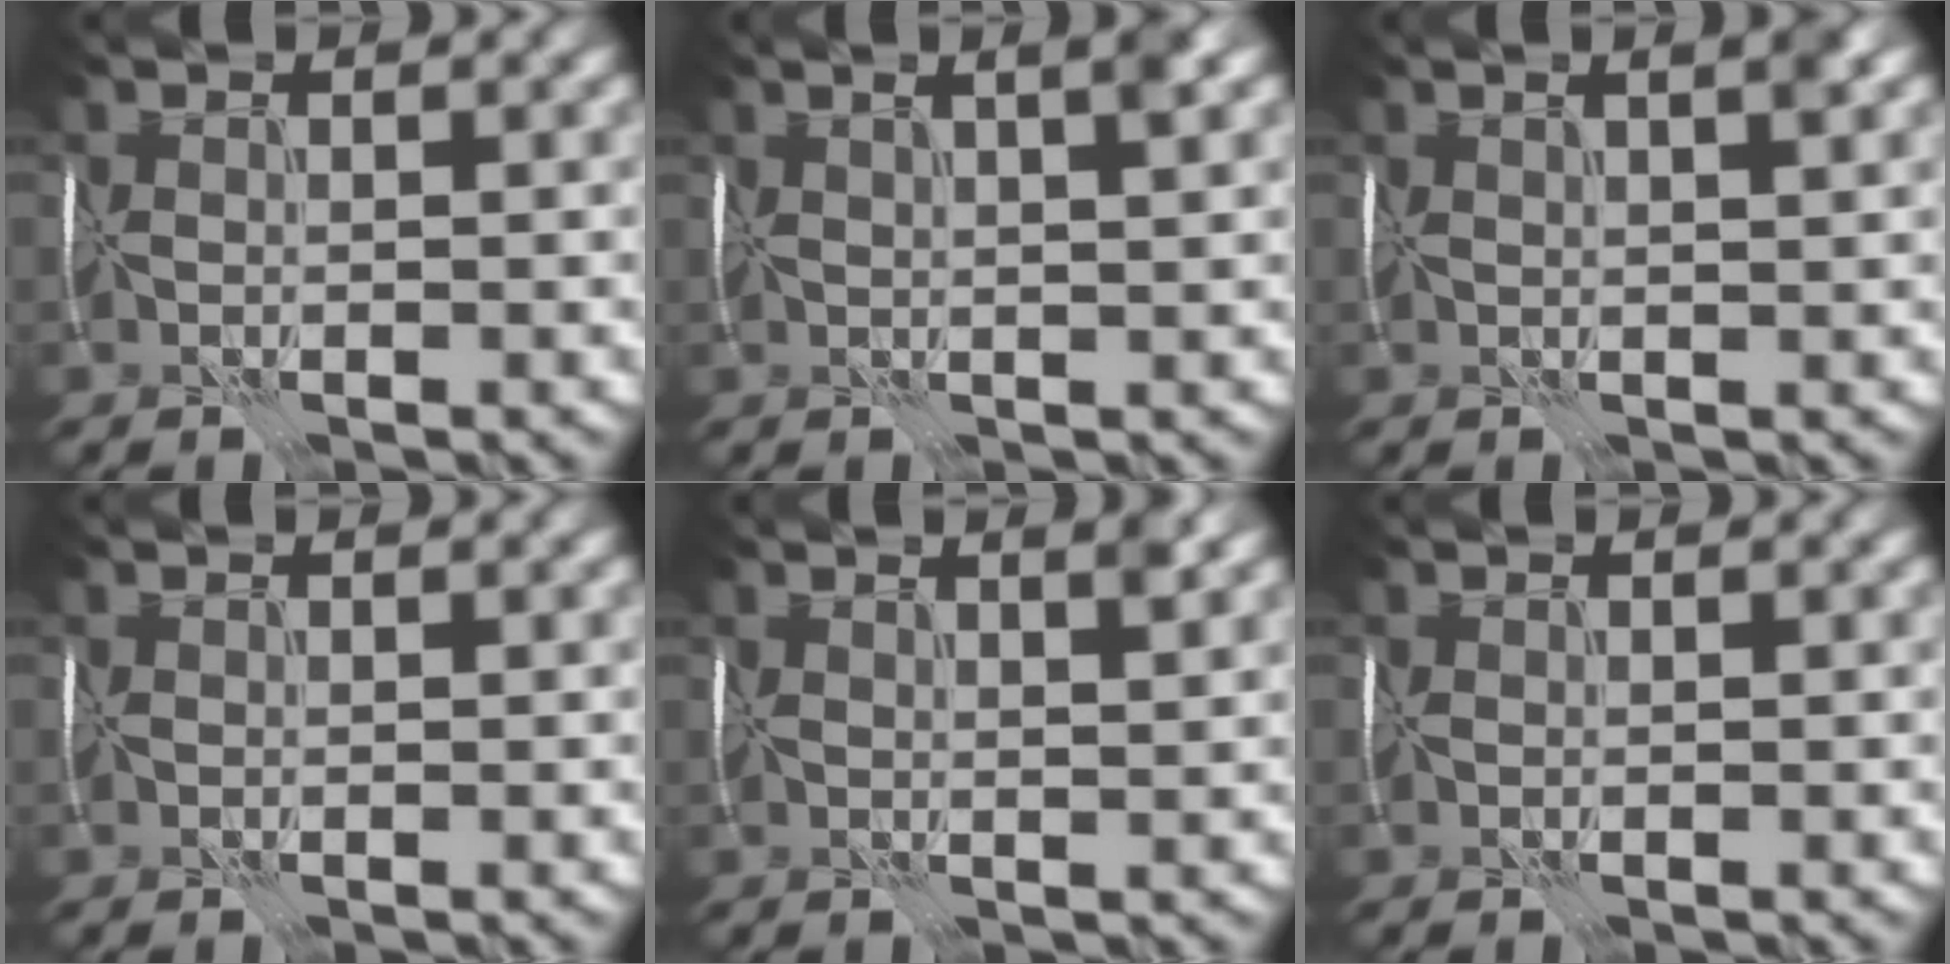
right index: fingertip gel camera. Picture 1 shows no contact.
{"total": 3.8, "force": [2.0, 0.7, 3.2], "torque": [-0.029, 0.022, 0.021]}
{"total": 2.6, "force": [1.4, 0.2, 2.2], "torque": [-0.024, 0.014, 0.016]}
{"total": 0.0}
{"total": 1.9, "force": [1.3, 0.1, 1.4], "torque": [-0.018, 0.008, 0.021]}
{"total": 0.0}